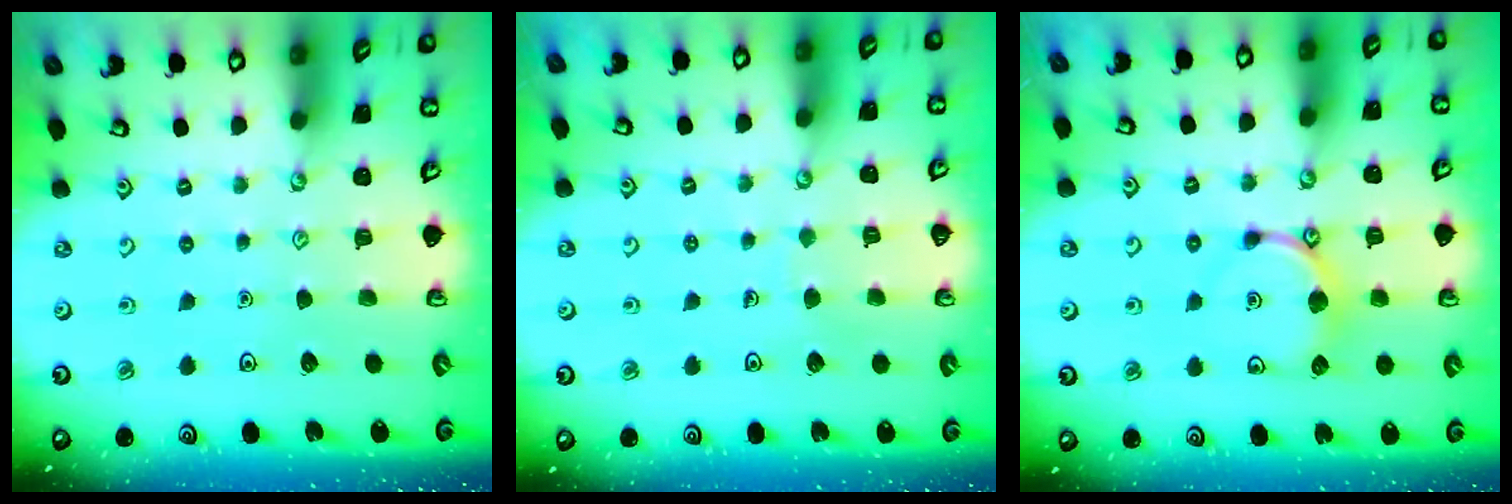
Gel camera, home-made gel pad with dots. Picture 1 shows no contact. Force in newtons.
{"total": 2.3, "press": 2.3, "slide": 0.1}
{"total": 9.4, "press": 9.4, "slide": 0.6}